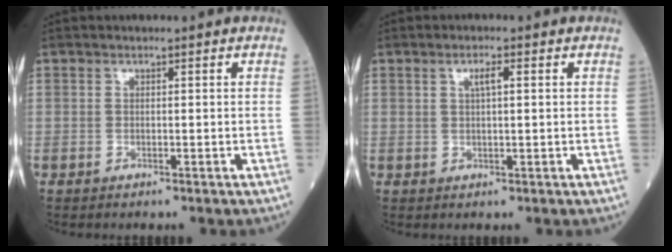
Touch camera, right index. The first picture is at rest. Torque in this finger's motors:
{"motor_torque": [0.06, 0.03, 0.01, 0.01]}